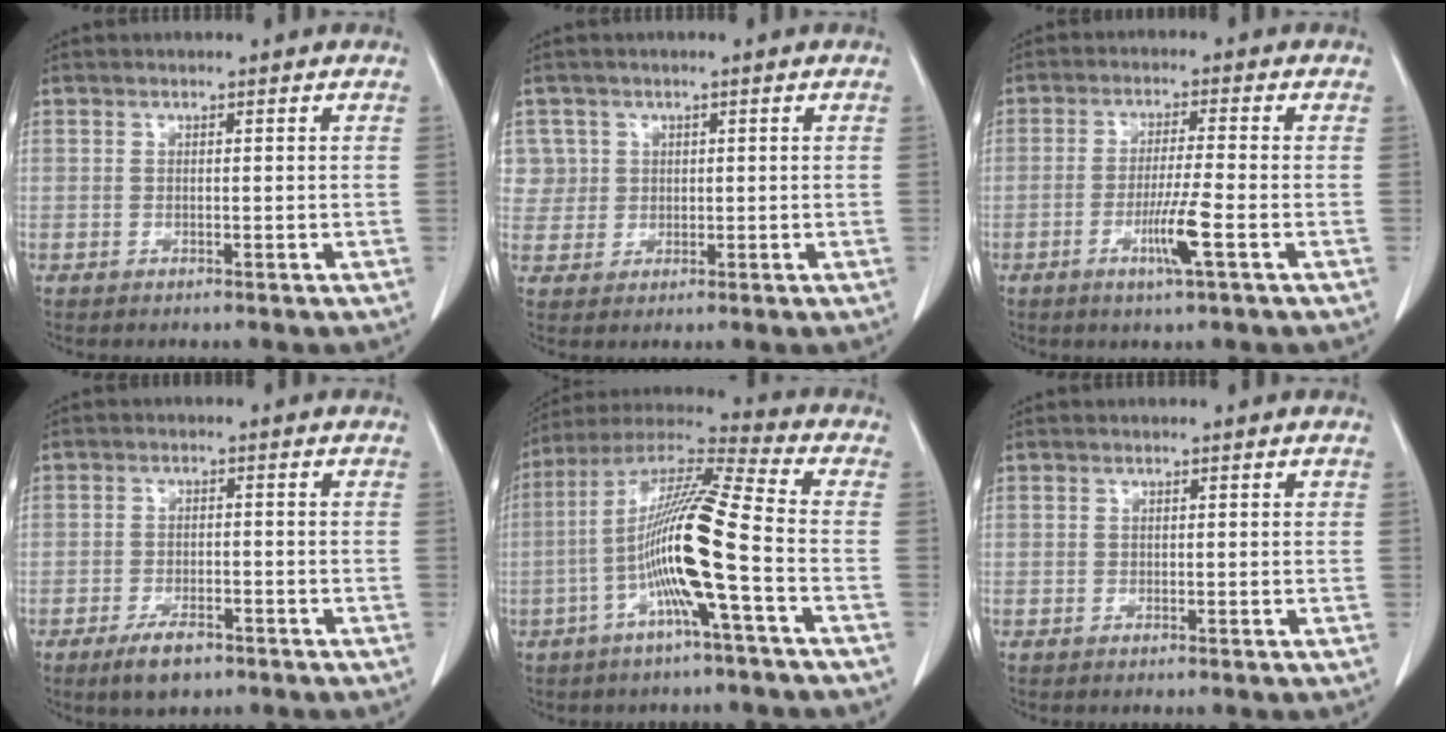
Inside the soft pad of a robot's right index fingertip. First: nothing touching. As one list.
[{"total": 4.4, "force": [1.5, 4.1, -0.3], "torque": [0.025, 0.009, 0.032]}, {"total": 5.9, "force": [-2.3, -0.5, 5.5], "torque": [-0.101, -0.012, -0.044]}, {"total": 4.5, "force": [-3.1, 2.0, 2.7], "torque": [-0.050, -0.001, -0.047]}, {"total": 14.7, "force": [-3.7, -0.6, 14.2], "torque": [-0.270, 0.010, -0.080]}, {"total": 0.0}]